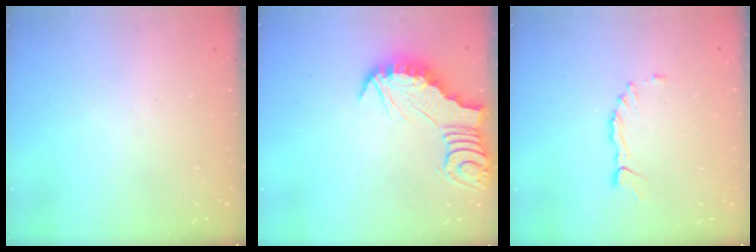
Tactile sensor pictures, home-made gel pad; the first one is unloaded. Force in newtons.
{"total": 2.7, "press": 2.7, "slide": 0.3}
{"total": 2.8, "press": 2.8, "slide": 0.4}